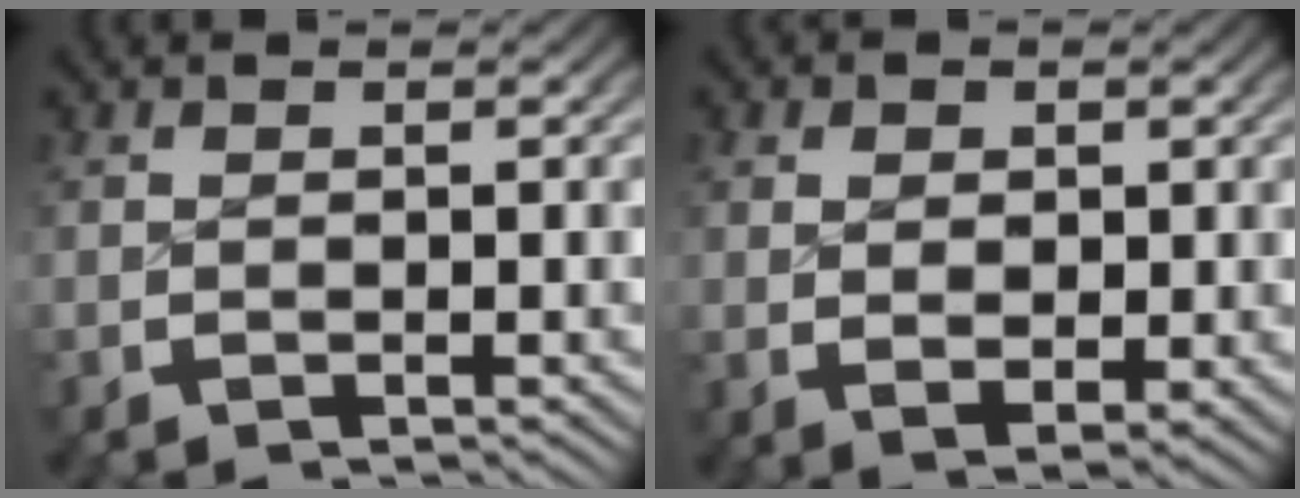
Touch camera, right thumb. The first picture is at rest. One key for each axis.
{"total": 2.7, "fx": 0.3, "fy": 1.7, "fz": 2.1, "tx": -0.041, "ty": -0.015, "tz": 0.017}